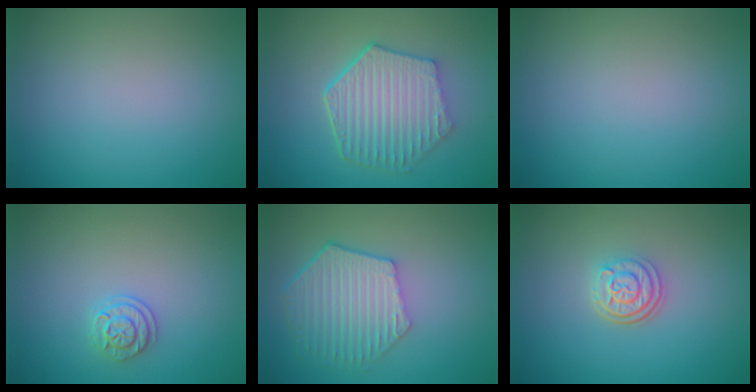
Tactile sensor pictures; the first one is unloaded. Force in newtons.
{"total": 6.4, "press": 4.9, "slide": 4.2}
{"total": 0.0}
{"total": 1.9, "press": 1.7, "slide": 0.8}
{"total": 6.1, "press": 4.7, "slide": 3.9}
{"total": 3.1, "press": 2.5, "slide": 1.8}